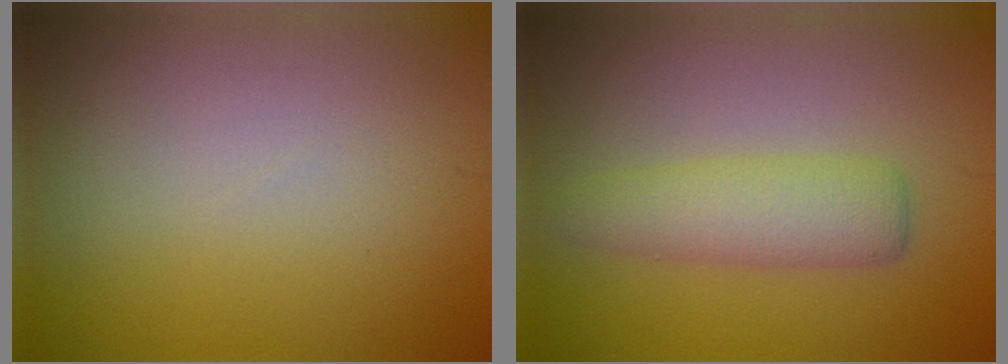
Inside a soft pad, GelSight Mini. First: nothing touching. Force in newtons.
{"total": 3.4, "press": 3.4, "slide": 0.1}